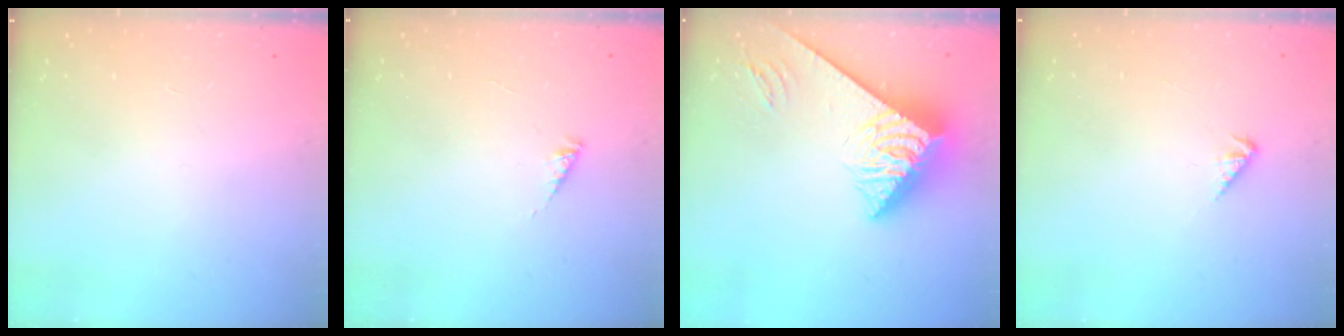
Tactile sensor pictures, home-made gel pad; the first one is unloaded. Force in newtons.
{"total": 1.6, "press": 1.6, "slide": 0.3}
{"total": 6.9, "press": 6.8, "slide": 0.8}
{"total": 2.1, "press": 2.1, "slide": 0.2}